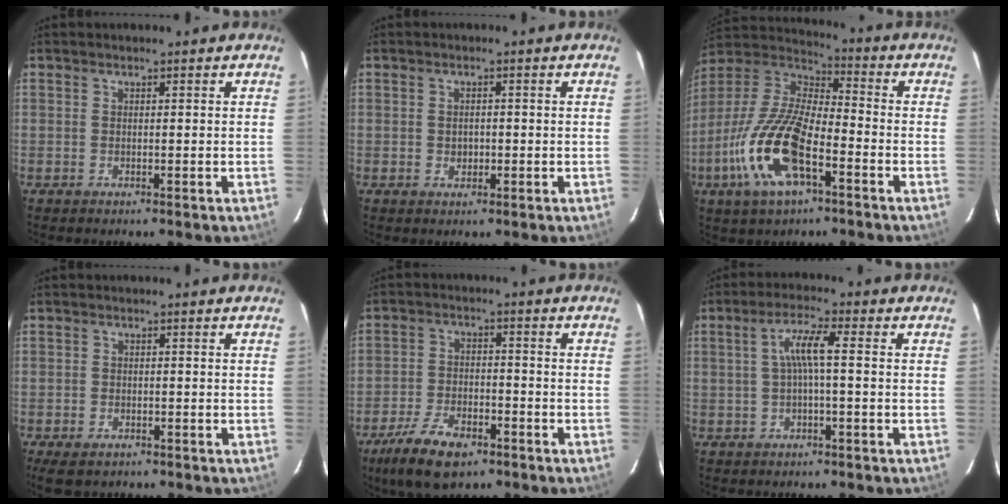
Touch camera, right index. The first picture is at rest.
{"total": 1.8, "force": [-0.3, 1.5, 1.0], "torque": [-0.015, 0.003, -0.004]}
{"total": 18.6, "force": [-7.9, 7.0, 15.3], "torque": [-0.324, -0.020, -0.159]}
{"total": 4.7, "force": [-3.3, 2.5, 2.1], "torque": [-0.053, -0.012, -0.053]}
{"total": 11.4, "force": [-7.5, 5.2, 6.9], "torque": [-0.163, -0.014, -0.135]}
{"total": 4.7, "force": [-0.2, 0.2, 4.7], "torque": [-0.093, 0.007, -0.001]}